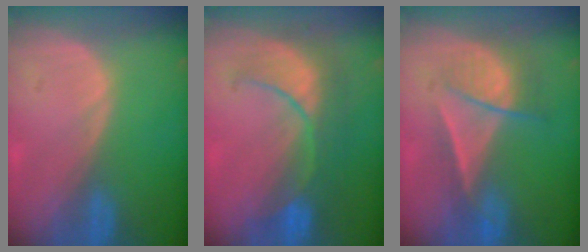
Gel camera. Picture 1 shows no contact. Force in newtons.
{"total": 8.1, "press": 8.1, "slide": 0.7}
{"total": 7.1, "press": 6.1, "slide": 3.7}